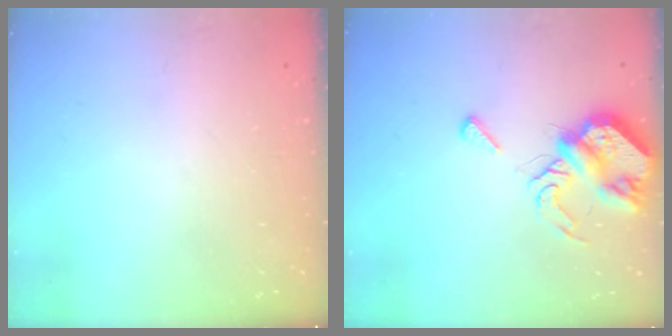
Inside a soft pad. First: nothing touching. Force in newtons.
{"total": 8.2, "press": 8.1, "slide": 1.1}